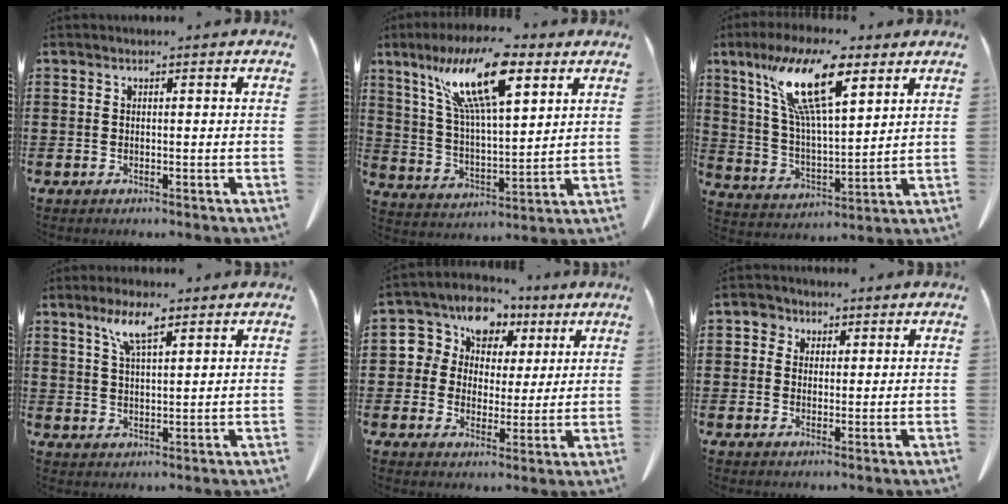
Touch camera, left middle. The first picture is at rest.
{"total": 15.7, "force": [9.2, 4.5, 11.9], "torque": [-0.251, -0.025, 0.153]}
{"total": 14.7, "force": [8.8, 4.1, 11.1], "torque": [-0.246, -0.017, 0.149]}
{"total": 6.0, "force": [3.6, 1.4, 4.5], "torque": [-0.099, 0.007, 0.063]}
{"total": 7.5, "force": [4.1, 6.2, 0.7], "torque": [-0.063, -0.019, 0.074]}
{"total": 2.4, "force": [1.4, 1.9, 0.5], "torque": [-0.012, 0.006, 0.022]}